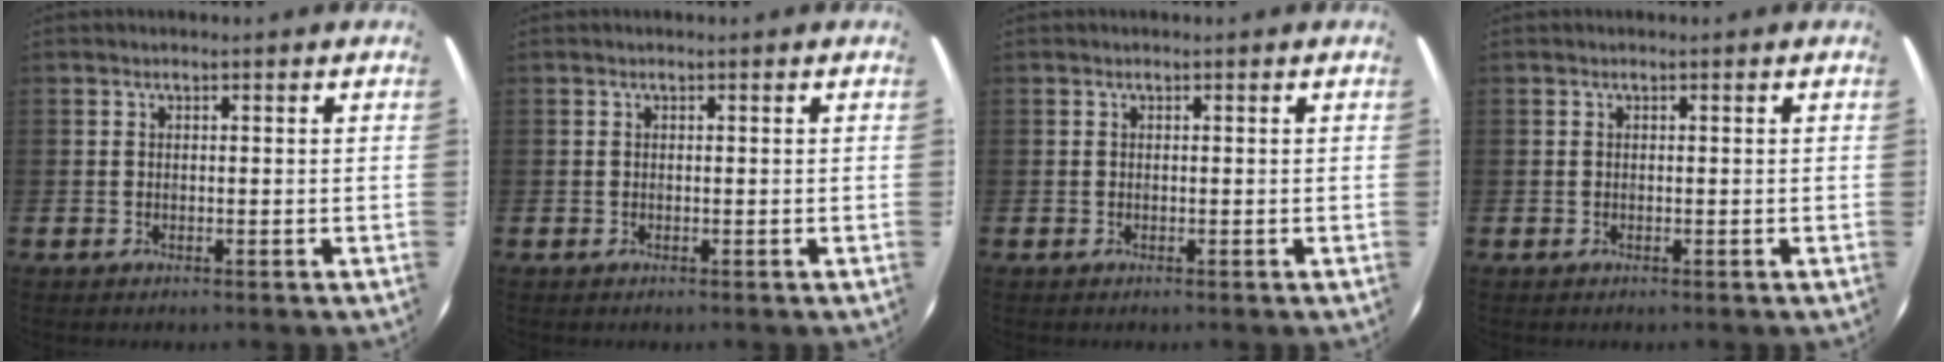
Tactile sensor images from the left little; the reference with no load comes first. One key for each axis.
{"total": 0.0}
{"total": 0.0}
{"total": 0.0}